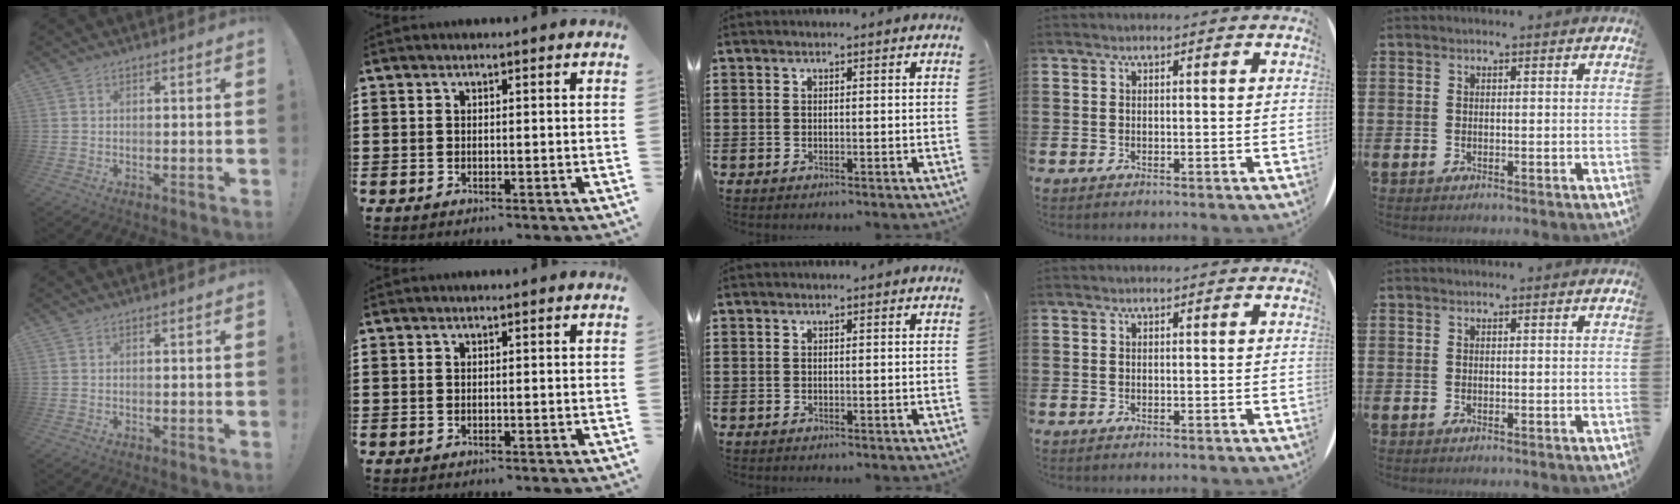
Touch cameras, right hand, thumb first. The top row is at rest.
{}